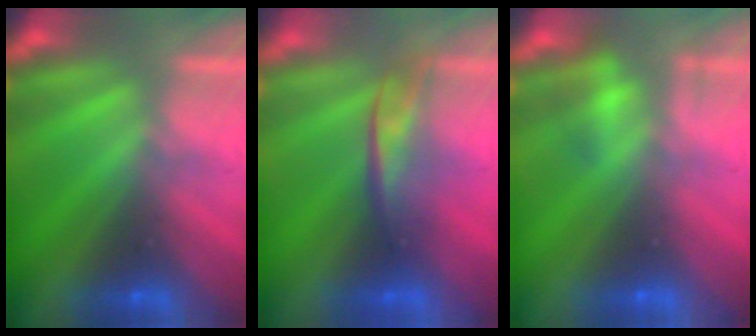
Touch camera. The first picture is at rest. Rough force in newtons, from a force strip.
{"total": 2.2}
{"total": 2.1}